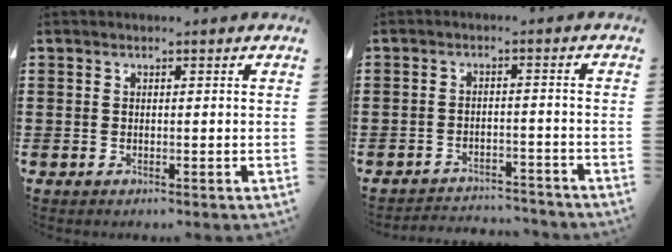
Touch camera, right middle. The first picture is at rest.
{"total": 3.1, "force": [-3.1, 0.2, 0.1], "torque": [-0.008, 0.000, -0.066]}